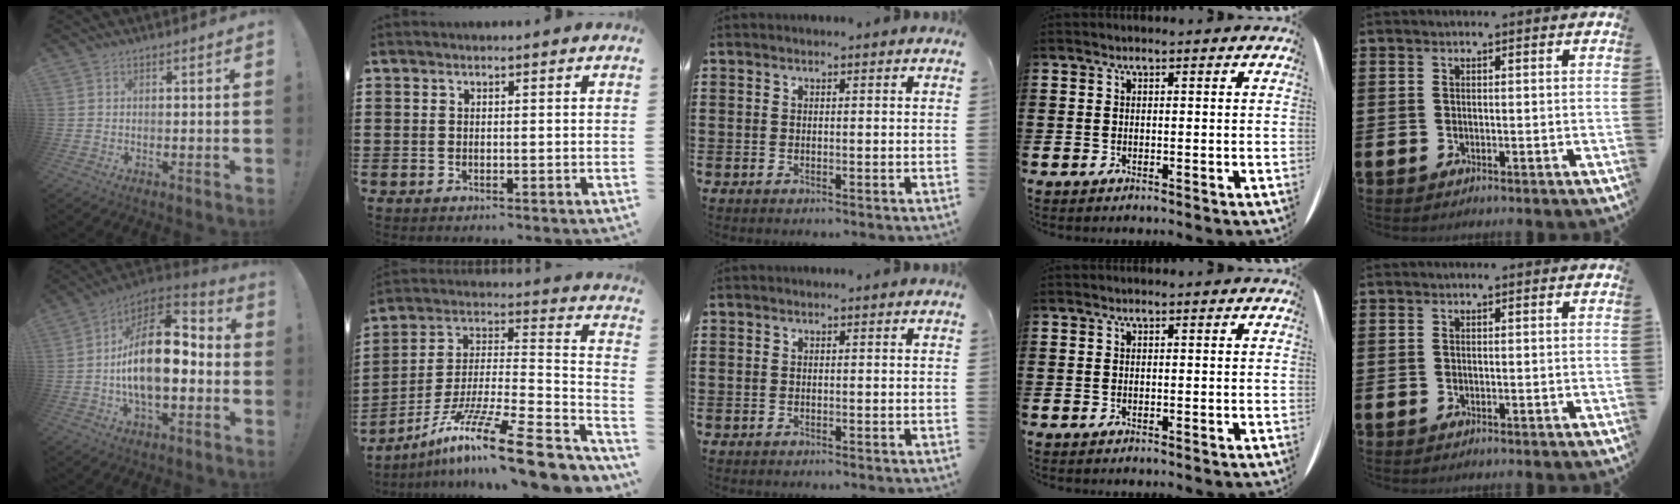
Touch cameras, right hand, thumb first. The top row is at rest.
{"thumb": {"total": 19.2, "force": [-1.3, 9.7, 16.6], "torque": [-0.289, 0.007, -0.024]}, "index": {"total": 16.4, "force": [-11.3, 1.9, 11.8], "torque": [-0.194, 0.017, -0.199]}}